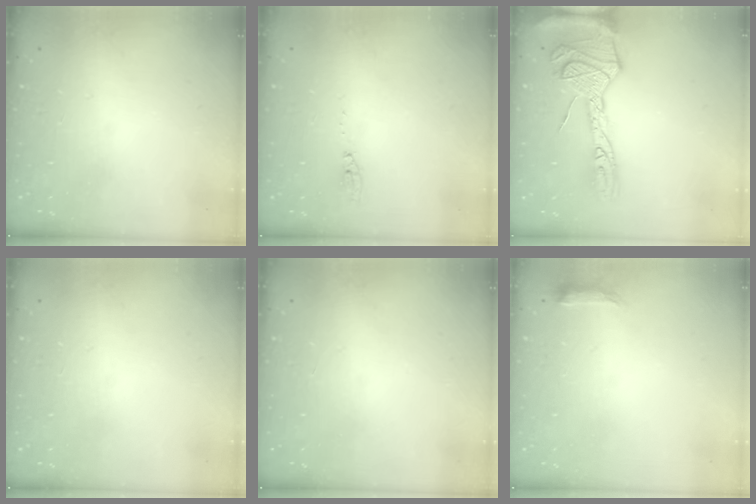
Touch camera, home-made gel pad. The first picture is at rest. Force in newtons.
{"total": 4.1, "press": 4.1, "slide": 0.4}
{"total": 22.2, "press": 22.1, "slide": 2.0}
{"total": 0.0}
{"total": 0.0}
{"total": 6.5, "press": 6.4, "slide": 1.0}